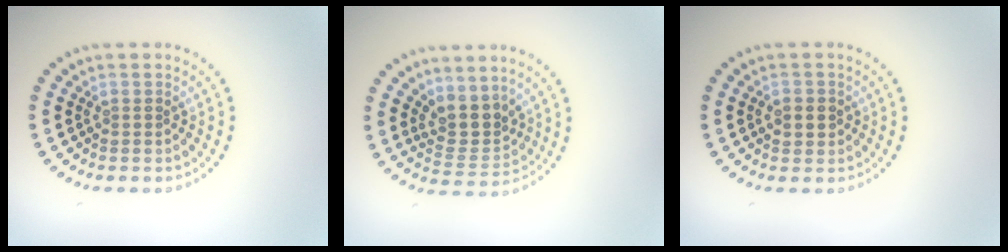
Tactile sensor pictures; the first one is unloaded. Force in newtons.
{"total": 3.2, "press": 2.5, "slide": 2.1}
{"total": 1.8, "press": 1.8, "slide": 0.3}